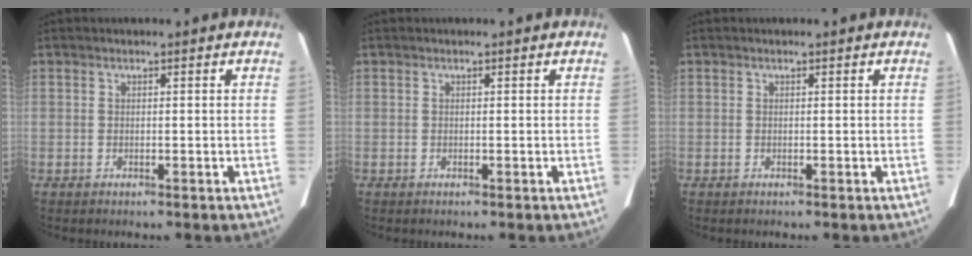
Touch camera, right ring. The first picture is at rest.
{"total": 0.0}
{"total": 0.0}